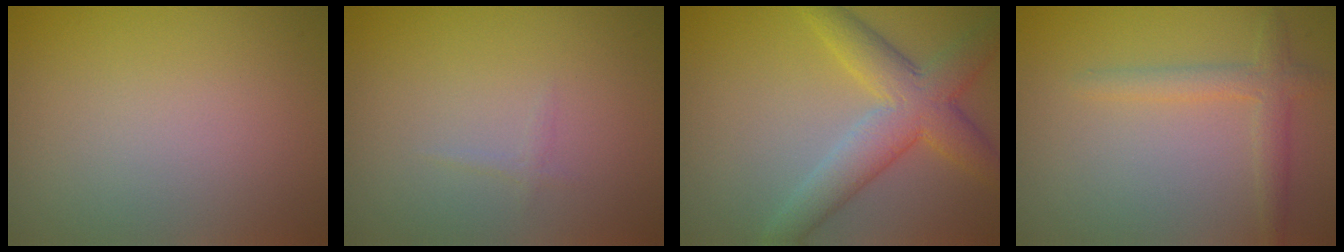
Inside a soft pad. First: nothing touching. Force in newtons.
{"total": 0.5, "press": 0.5, "slide": 0.0}
{"total": 6.0, "press": 6.0, "slide": 0.3}
{"total": 2.4, "press": 2.4, "slide": 0.1}